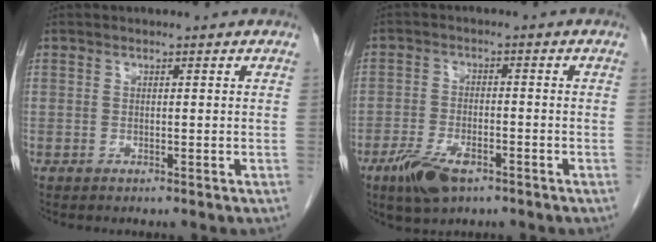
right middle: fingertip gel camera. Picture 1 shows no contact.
{"total": 6.9, "force": [-4.2, 2.8, 4.7], "torque": [-0.094, -0.009, -0.072]}